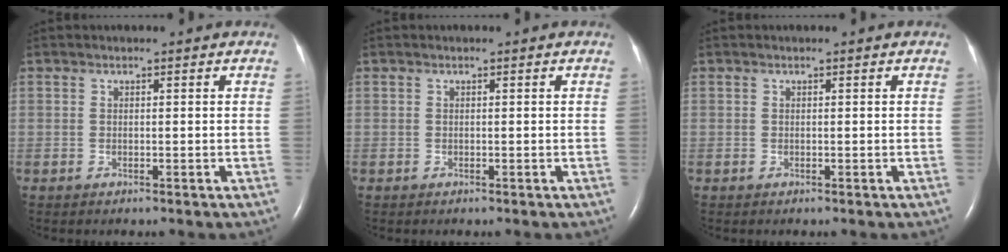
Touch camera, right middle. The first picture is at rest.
{"total": 0.0}
{"total": 0.0}